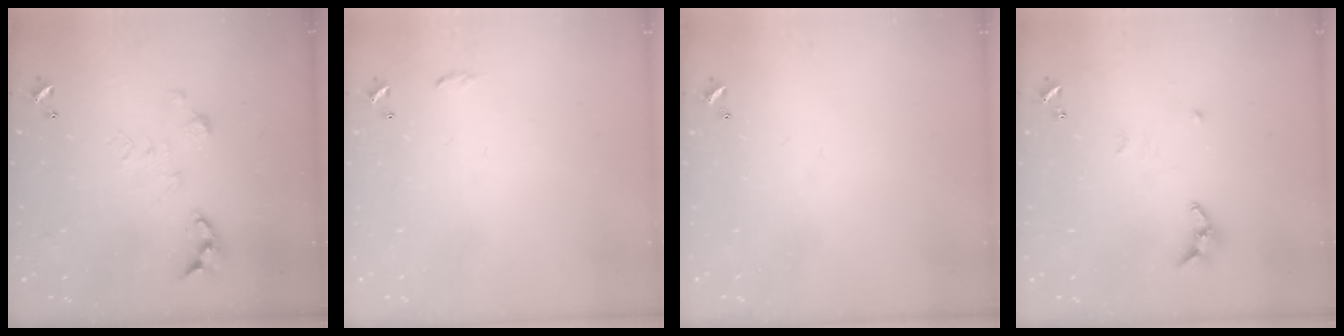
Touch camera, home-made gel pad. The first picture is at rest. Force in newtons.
{"total": 4.7, "press": 4.7, "slide": 0.6}
{"total": 0.0}
{"total": 7.9, "press": 7.9, "slide": 0.2}